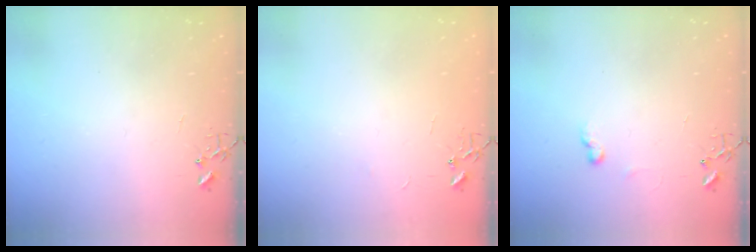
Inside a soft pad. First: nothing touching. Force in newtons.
{"total": 2.4, "press": 2.4, "slide": 0.3}
{"total": 5.9, "press": 5.9, "slide": 0.8}